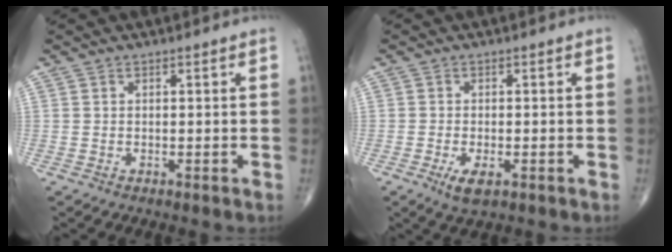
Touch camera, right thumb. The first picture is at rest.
{"total": 3.7, "force": [-1.5, 1.5, 3.0], "torque": [-0.056, -0.006, -0.023]}